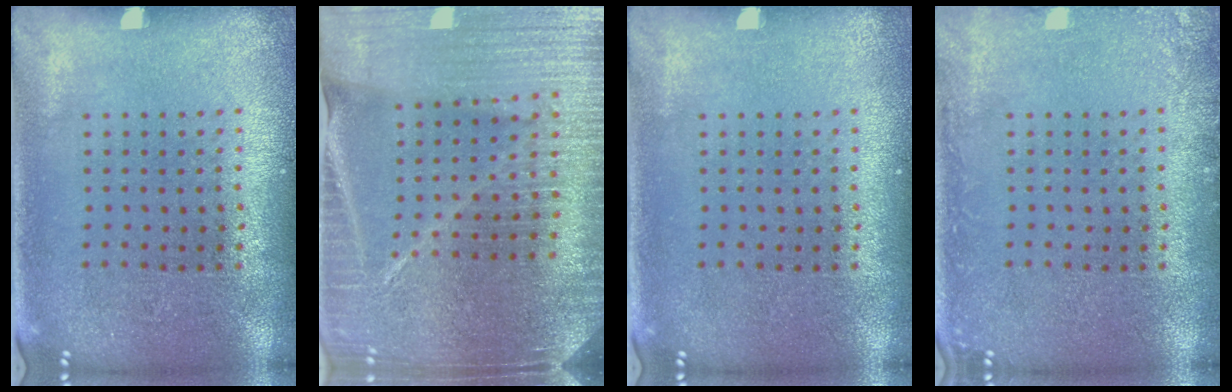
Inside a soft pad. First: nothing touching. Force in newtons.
{"total": 5.1, "press": 4.6, "slide": 2.3}
{"total": 0.0}
{"total": 1.4, "press": 1.4, "slide": 0.2}